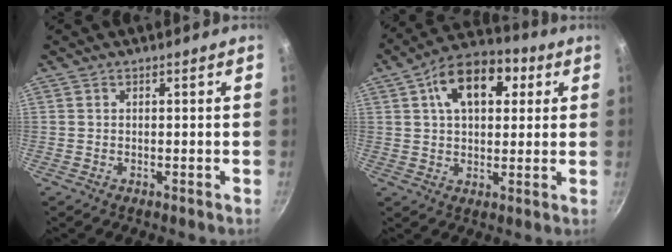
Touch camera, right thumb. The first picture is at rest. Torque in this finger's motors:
{"motor_torque": [0.13, 0.32, 0.02, 0.02, 0.13]}